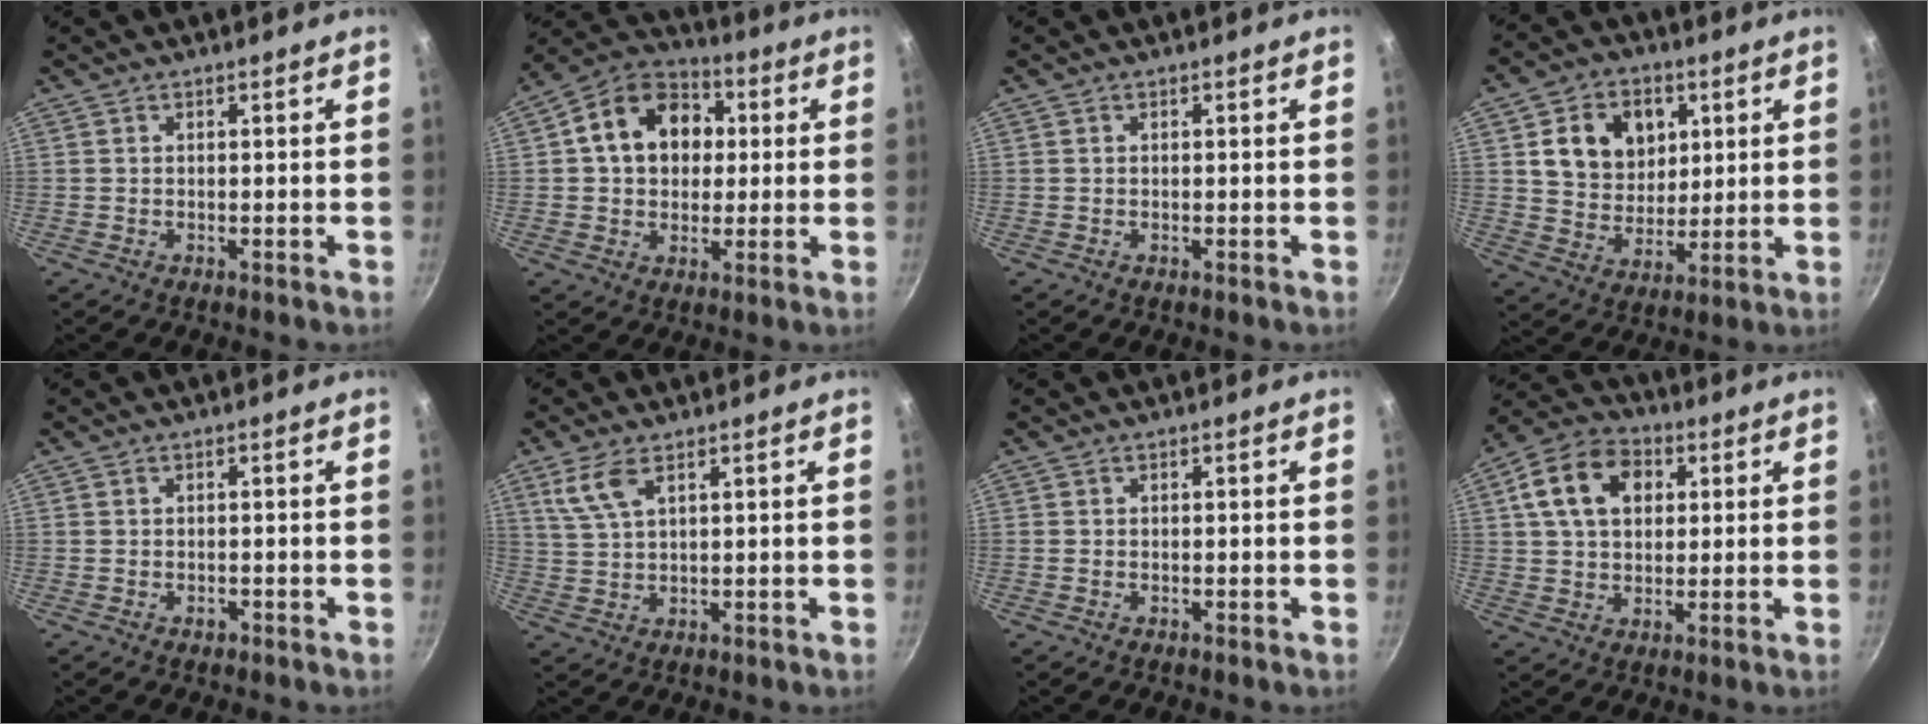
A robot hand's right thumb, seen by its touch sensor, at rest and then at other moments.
{"total": 15.3, "force": [2.7, 11.8, 9.3], "torque": [-0.124, 0.025, 0.028]}
{"total": 0.0}
{"total": 13.4, "force": [4.0, 10.6, 7.1], "torque": [-0.090, -0.011, 0.068]}
{"total": 0.9, "force": [-0.5, 0.7, 0.4], "torque": [-0.005, 0.003, -0.005]}
{"total": 5.7, "force": [3.0, 2.4, 4.2], "torque": [-0.086, -0.008, 0.067]}
{"total": 0.0}
{"total": 13.3, "force": [3.7, 9.6, 8.5], "torque": [-0.131, 0.013, 0.048]}